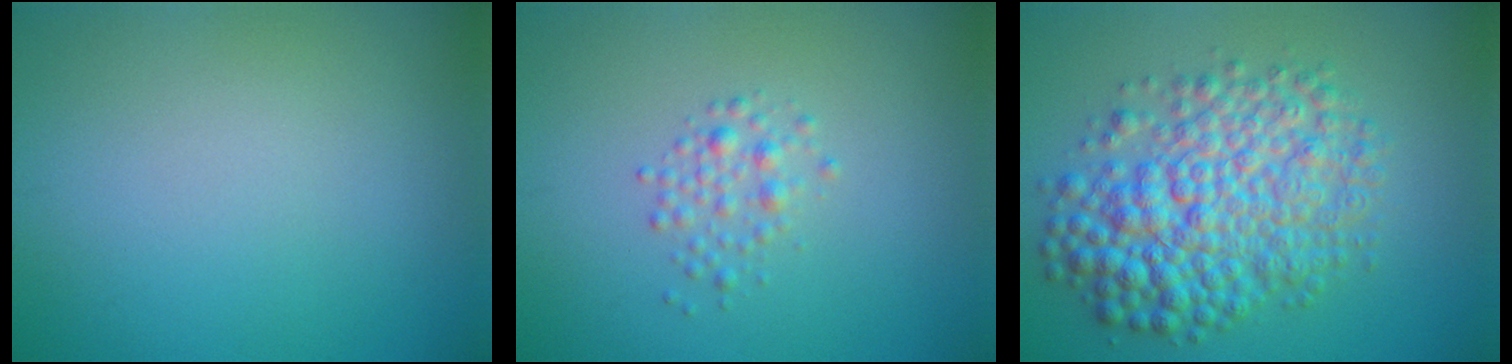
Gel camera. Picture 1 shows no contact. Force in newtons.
{"total": 1.6, "press": 1.6, "slide": 0.0}
{"total": 8.2, "press": 8.2, "slide": 0.1}